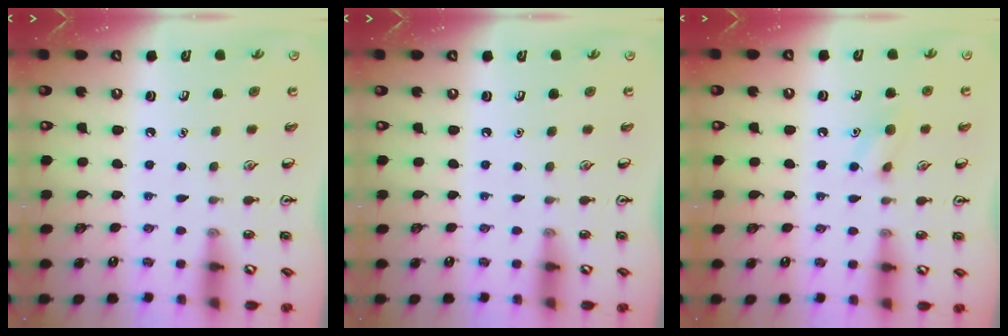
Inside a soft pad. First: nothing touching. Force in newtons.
{"total": 0.0}
{"total": 6.8, "press": 6.6, "slide": 1.4}